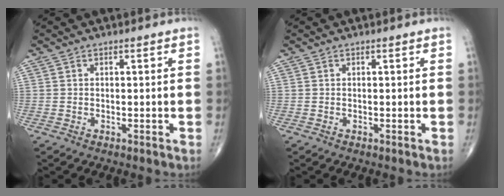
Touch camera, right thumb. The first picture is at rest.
{"total": 0.0}